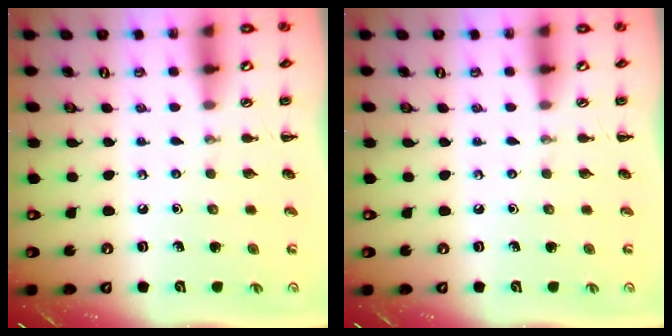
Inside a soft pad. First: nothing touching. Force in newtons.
{"total": 0.0}